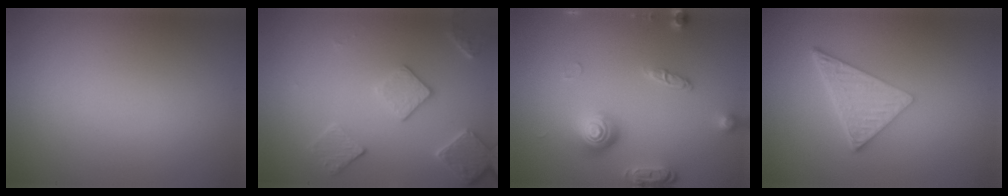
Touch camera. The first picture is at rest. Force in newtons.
{"total": 3.1, "press": 3.1, "slide": 0.2}
{"total": 4.2, "press": 3.0, "slide": 2.9}
{"total": 5.0, "press": 3.6, "slide": 3.5}